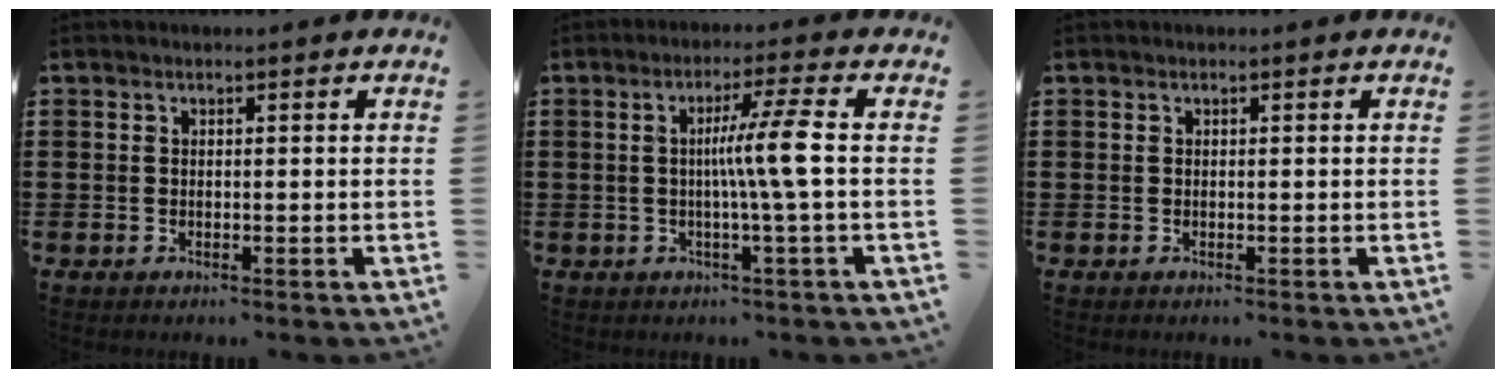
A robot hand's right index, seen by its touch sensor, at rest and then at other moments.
{"total": 6.6, "force": [-0.1, -1.1, 6.5], "torque": [-0.120, -0.004, -0.012]}
{"total": 0.0}